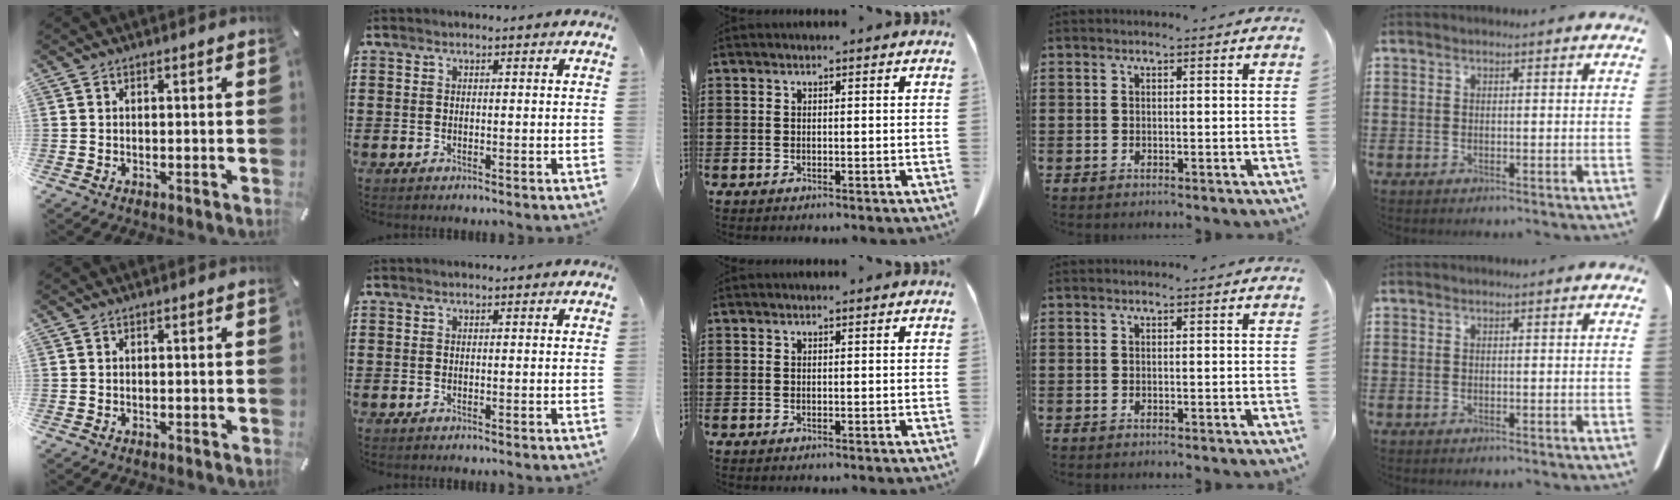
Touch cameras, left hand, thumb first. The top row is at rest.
{}